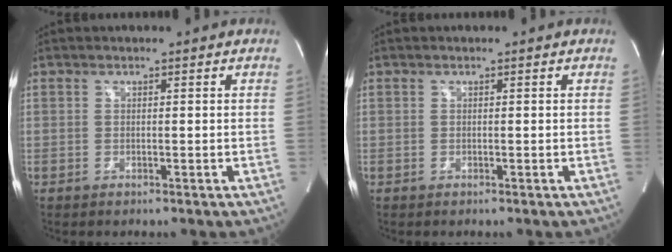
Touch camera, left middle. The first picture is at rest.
{"total": 0.0}